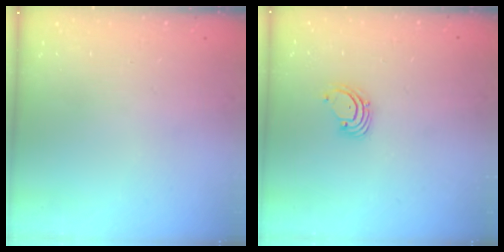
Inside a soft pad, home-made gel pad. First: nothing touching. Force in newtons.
{"total": 1.6, "press": 1.6, "slide": 0.1}